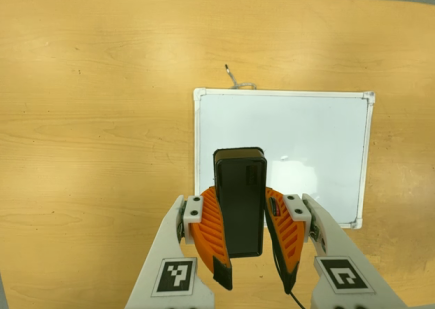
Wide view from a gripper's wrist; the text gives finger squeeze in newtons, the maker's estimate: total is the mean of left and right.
{"total": 8.7, "left": 7.7, "right": 9.6}